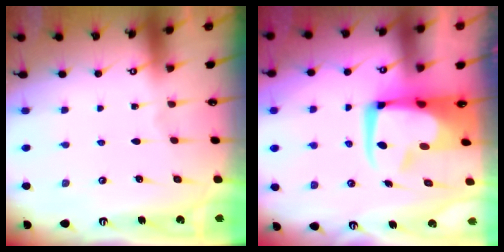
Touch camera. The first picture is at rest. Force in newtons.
{"total": 6.3, "press": 6.2, "slide": 1.0}